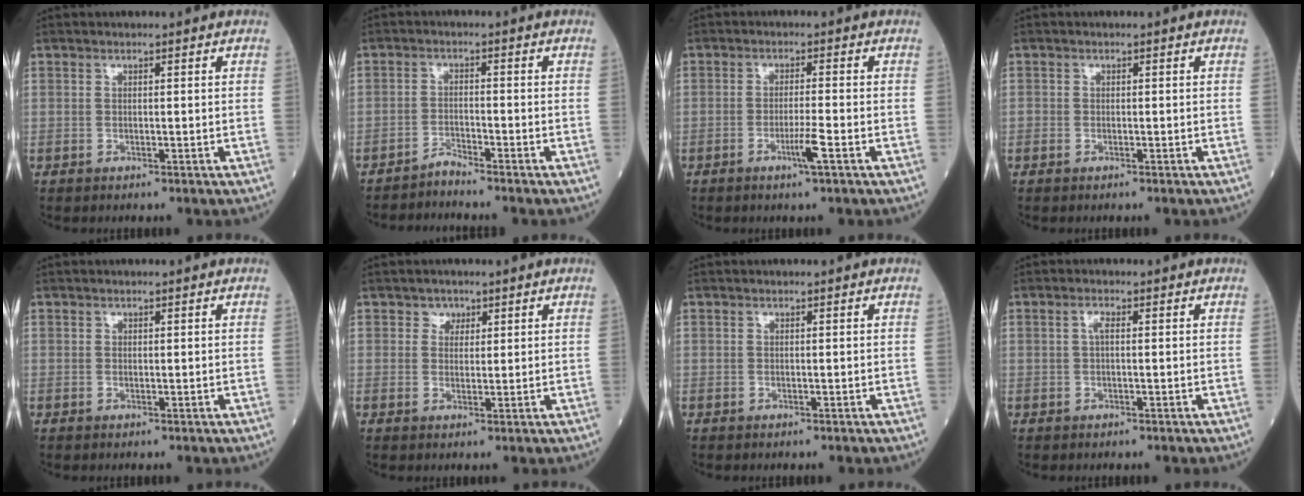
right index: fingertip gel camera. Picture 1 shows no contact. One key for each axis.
{"total": 2.3, "fx": -2.2, "fy": -0.7, "fz": -0.1, "tx": 0.003, "ty": -0.010, "tz": -0.041}
{"total": 3.3, "fx": -1.6, "fy": -0.5, "fz": 2.9, "tx": -0.055, "ty": -0.006, "tz": -0.033}
{"total": 0.6, "fx": -0.5, "fy": 0.3, "fz": 0.1, "tx": -0.004, "ty": 0.001, "tz": -0.012}
{"total": 0.0}
{"total": 1.9, "fx": 1.1, "fy": 1.6, "fz": 0.3, "tx": 0.003, "ty": -0.002, "tz": 0.013}
{"total": 0.0}
{"total": 1.3, "fx": 0.2, "fy": 0.4, "fz": 1.2, "tx": -0.026, "ty": 0.003, "tz": 0.002}